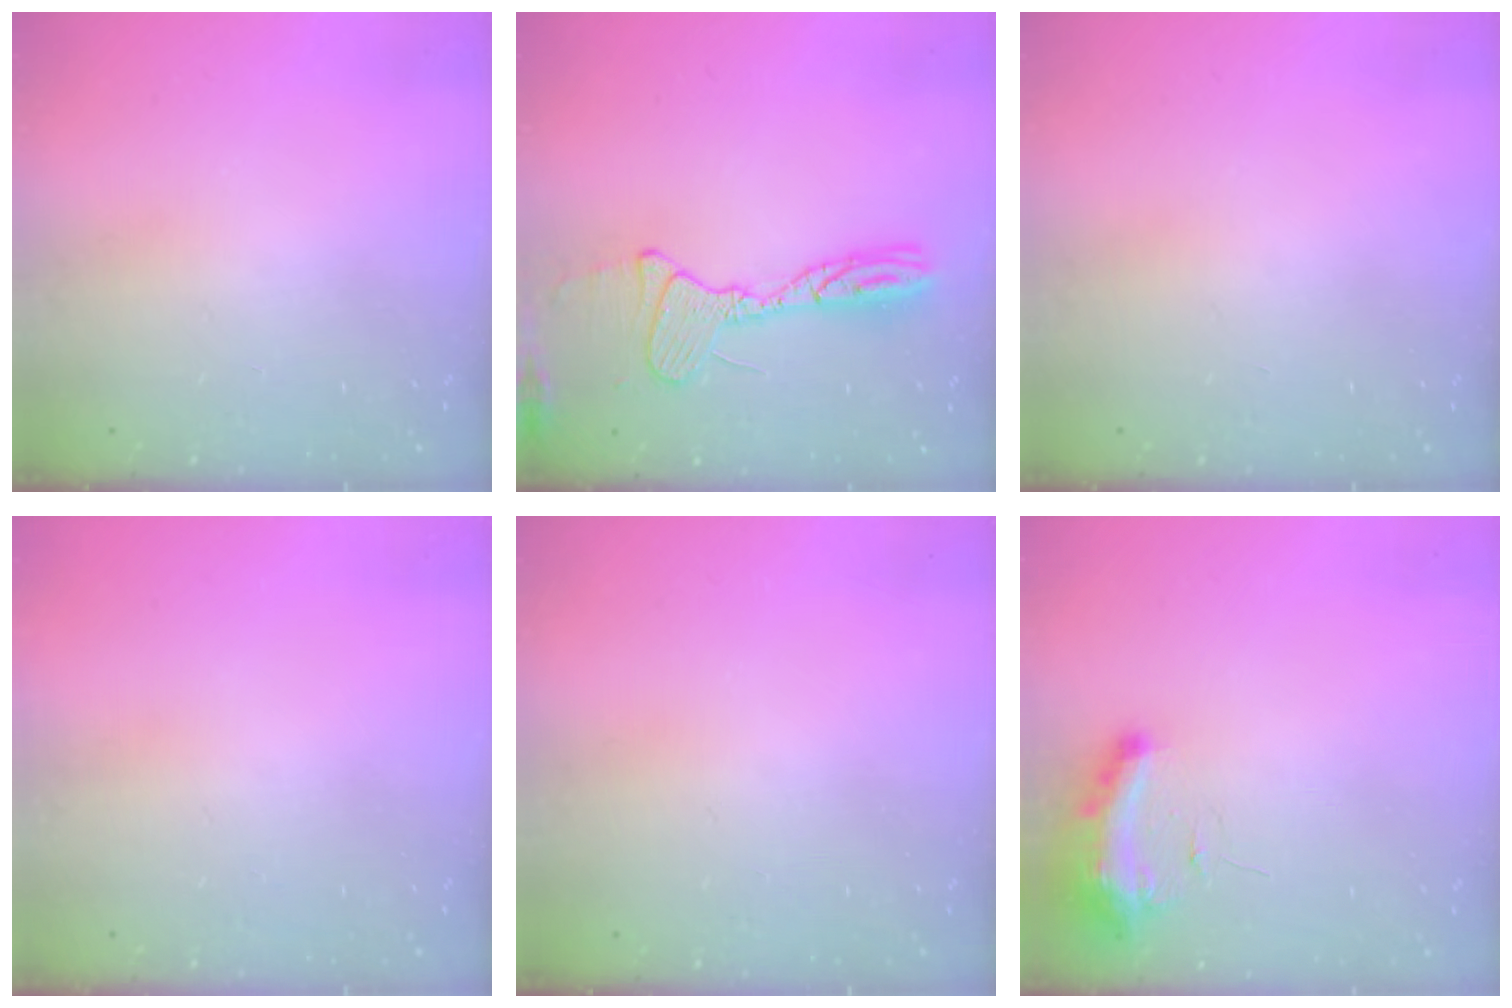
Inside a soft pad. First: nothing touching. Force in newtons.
{"total": 13.1, "press": 13.1, "slide": 0.3}
{"total": 0.0}
{"total": 0.0}
{"total": 0.0}
{"total": 9.4, "press": 9.3, "slide": 1.3}